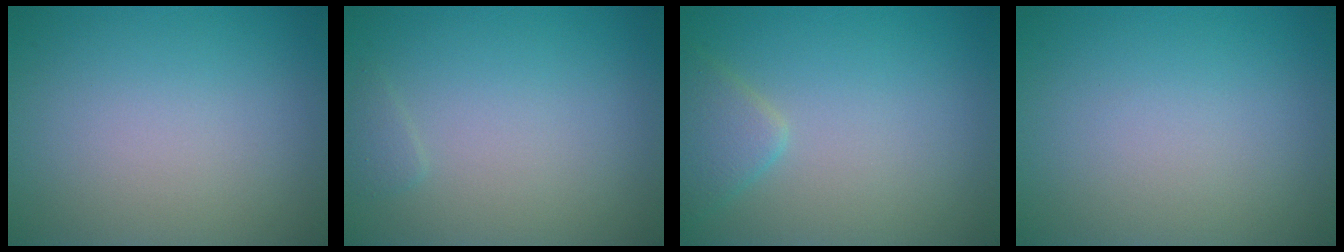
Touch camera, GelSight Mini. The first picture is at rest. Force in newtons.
{"total": 0.7, "press": 0.7, "slide": 0.1}
{"total": 2.3, "press": 2.3, "slide": 0.2}
{"total": 0.0}